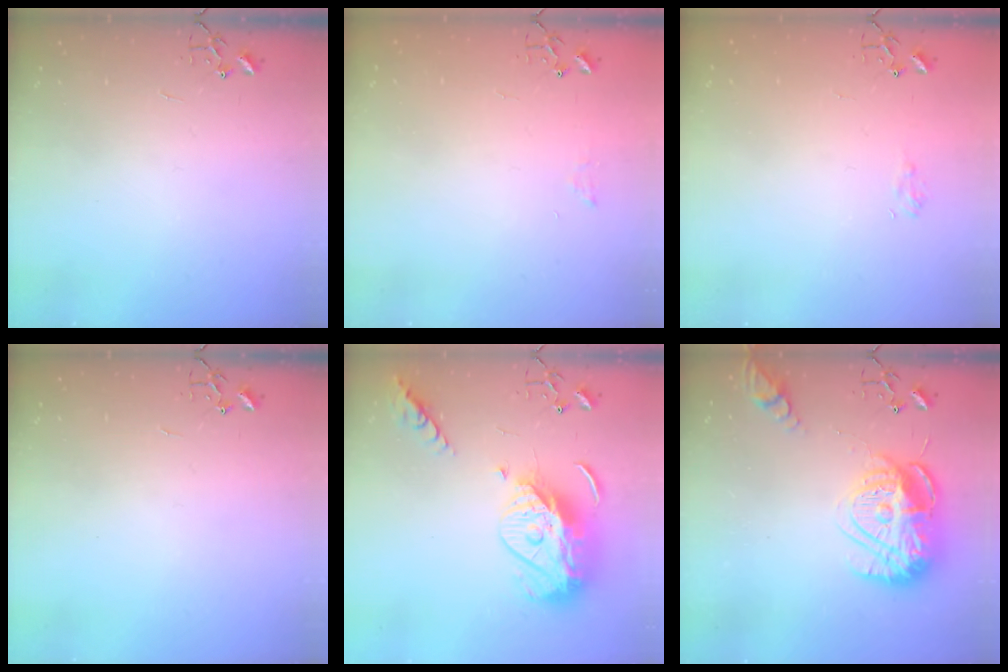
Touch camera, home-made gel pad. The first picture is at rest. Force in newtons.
{"total": 6.3, "press": 6.3, "slide": 0.7}
{"total": 6.9, "press": 6.8, "slide": 0.8}
{"total": 0.0}
{"total": 17.5, "press": 17.4, "slide": 1.6}
{"total": 18.0, "press": 17.9, "slide": 1.8}